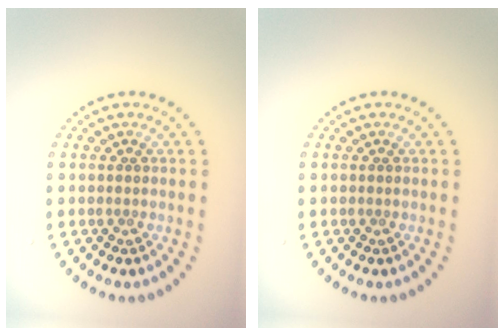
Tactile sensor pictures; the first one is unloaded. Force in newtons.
{"total": 0.0}